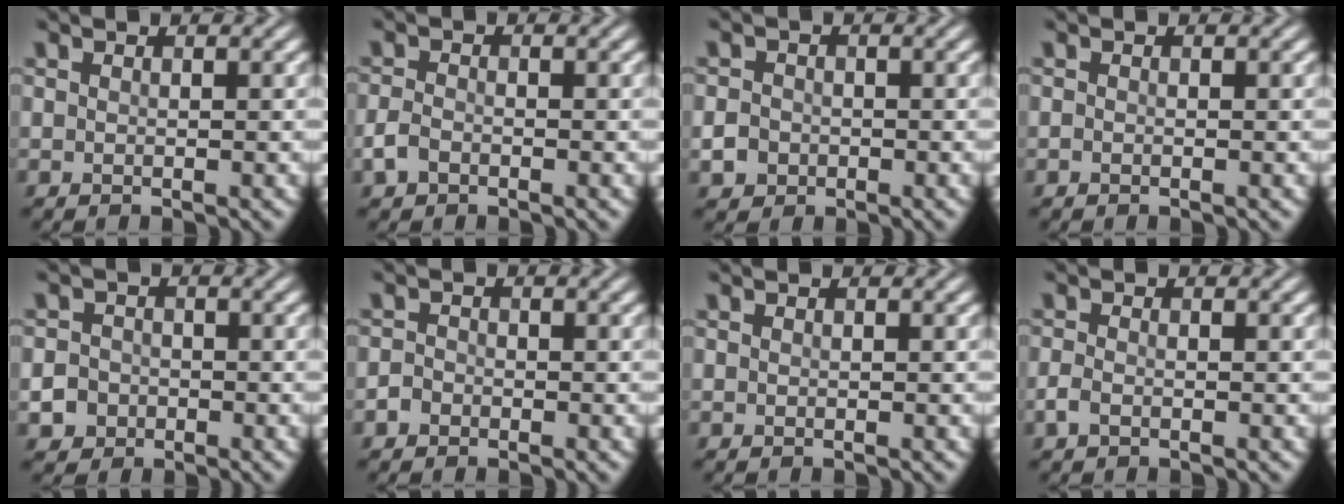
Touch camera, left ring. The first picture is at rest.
{"total": 1.9, "force": [-1.5, 1.0, 0.7], "torque": [-0.013, 0.008, -0.025]}
{"total": 1.9, "force": [-1.2, 1.5, 0.3], "torque": [0.002, 0.005, -0.017]}
{"total": 0.6, "force": [-0.6, 0.1, 0.1], "torque": [-0.003, 0.003, -0.009]}
{"total": 2.9, "force": [-1.7, 2.3, 0.4], "torque": [0.007, 0.008, -0.028]}
{"total": 1.5, "force": [-1.3, 0.7, 0.0], "torque": [0.006, 0.006, -0.020]}
{"total": 0.0}
{"total": 1.4, "force": [-1.1, 0.6, 0.7], "torque": [-0.015, 0.006, -0.017]}